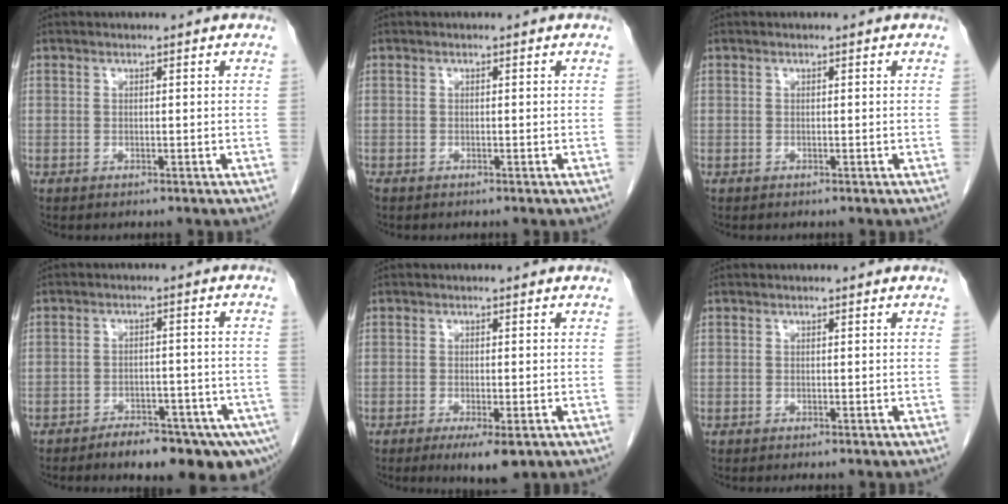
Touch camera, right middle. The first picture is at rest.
{"total": 0.6, "force": [-0.4, 0.4, 0.2], "torque": [-0.008, 0.000, -0.010]}
{"total": 0.0}
{"total": 12.3, "force": [-8.7, 4.0, 7.8], "torque": [-0.061, 0.015, -0.116]}
{"total": 4.6, "force": [-2.5, 1.1, 3.8], "torque": [-0.054, -0.010, -0.032]}
{"total": 0.6, "force": [-0.5, 0.0, 0.3], "torque": [-0.005, -0.002, -0.007]}